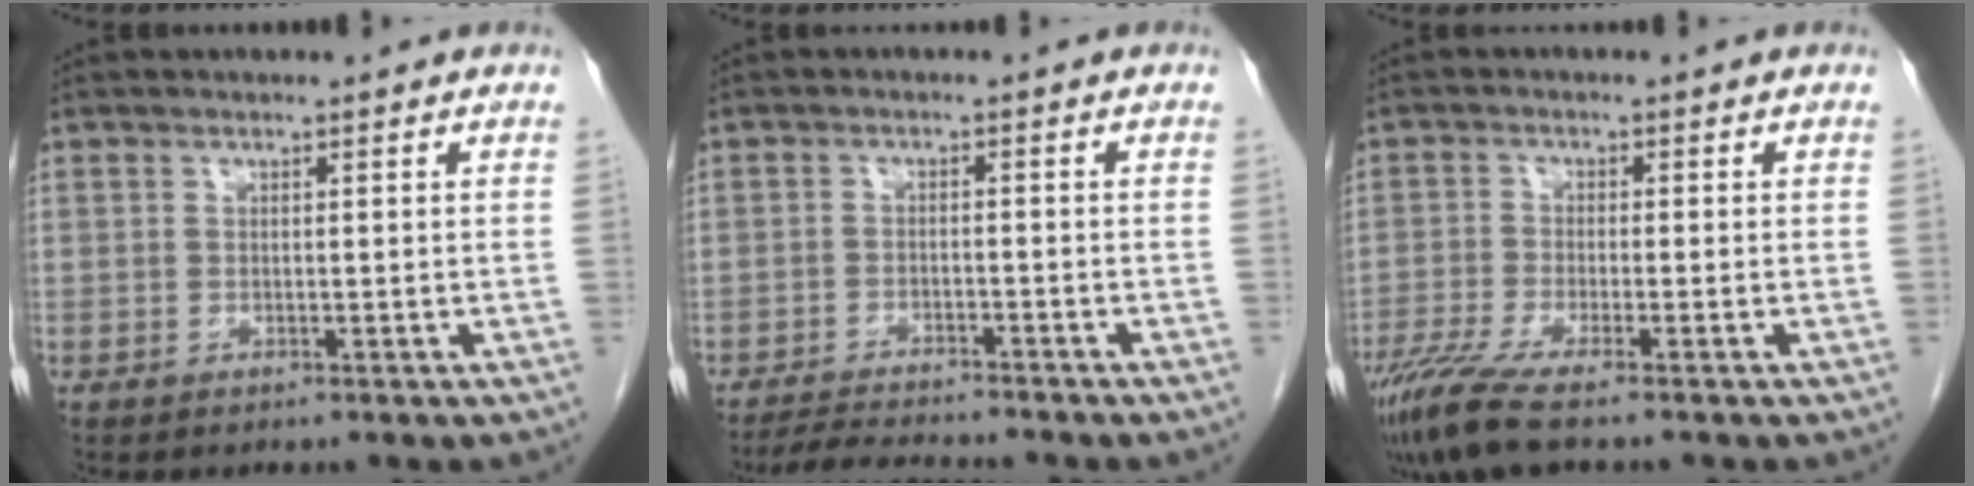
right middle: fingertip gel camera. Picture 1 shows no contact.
{"total": 6.6, "force": [-6.2, 0.1, 2.2], "torque": [-0.036, -0.017, -0.101]}
{"total": 7.0, "force": [-5.3, 0.0, 4.6], "torque": [-0.089, -0.022, -0.099]}